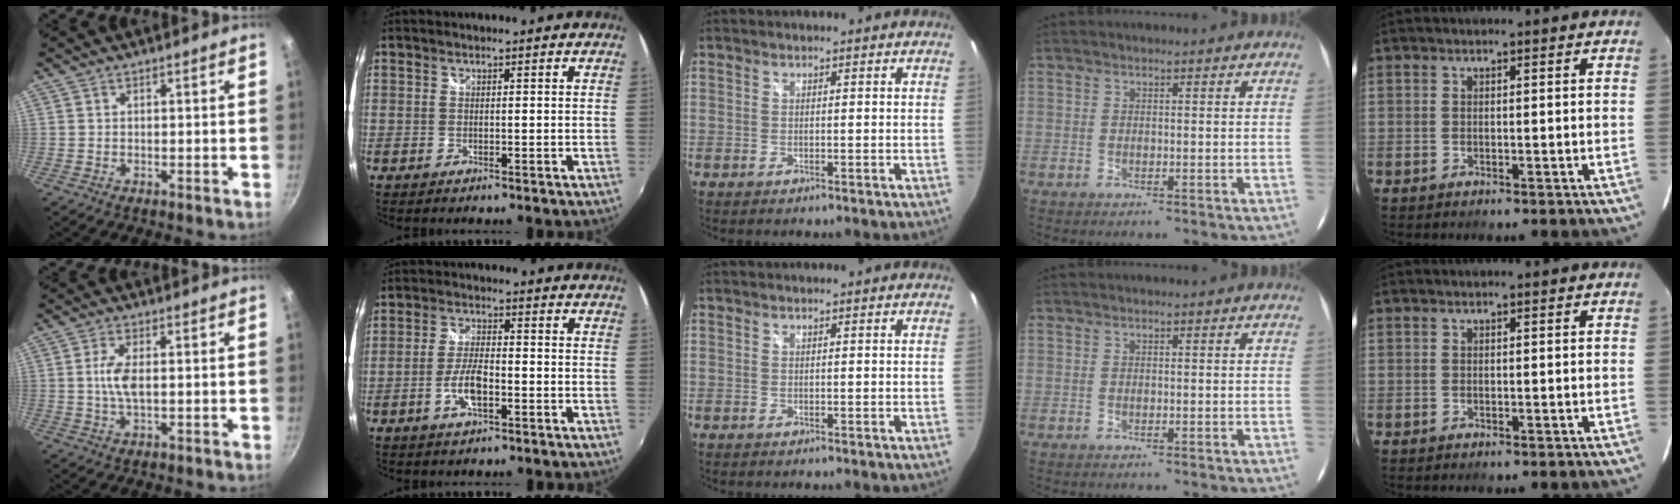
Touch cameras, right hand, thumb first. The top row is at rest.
{"thumb": {"total": 4.8, "force": [0.2, 1.9, 4.4], "torque": [-0.098, 0.003, 0.003]}, "index": {"total": 6.2, "force": [-2.4, 2.1, 5.3], "torque": [-0.111, 0.001, -0.046]}}